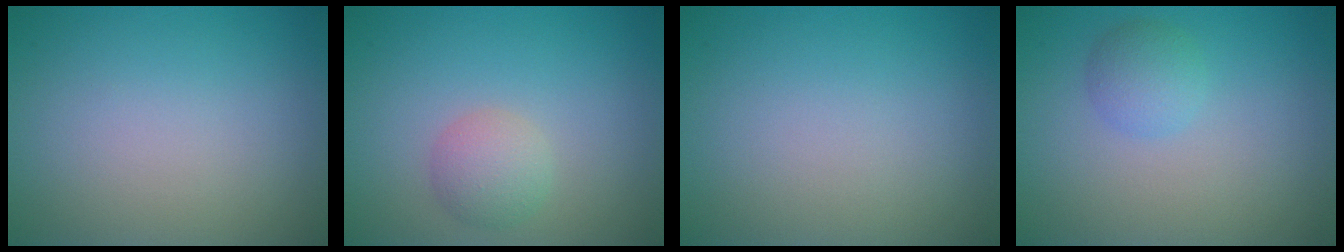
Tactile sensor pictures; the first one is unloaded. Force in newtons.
{"total": 2.3, "press": 2.3, "slide": 0.1}
{"total": 0.0}
{"total": 2.1, "press": 2.1, "slide": 0.2}